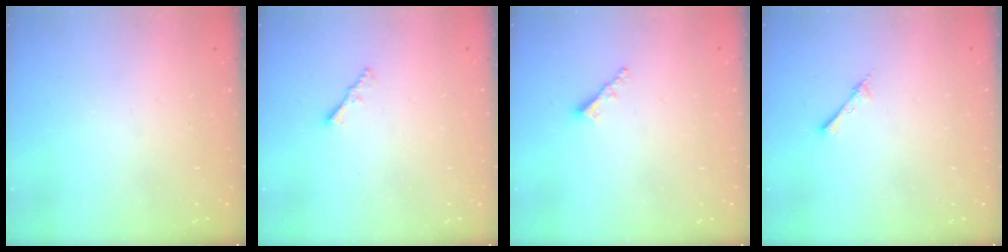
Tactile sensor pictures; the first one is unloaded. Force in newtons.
{"total": 1.3, "press": 1.2, "slide": 0.4}
{"total": 2.3, "press": 2.3, "slide": 0.3}
{"total": 2.8, "press": 2.8, "slide": 0.3}